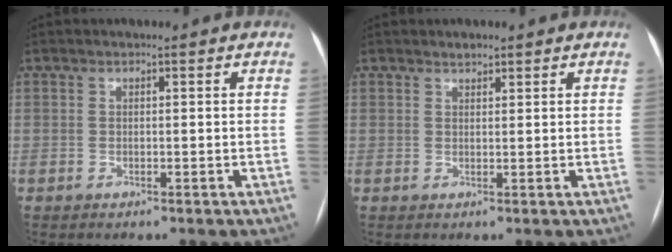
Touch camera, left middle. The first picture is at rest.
{"total": 1.2, "force": [1.1, 0.5, 0.4], "torque": [-0.011, 0.003, 0.018]}